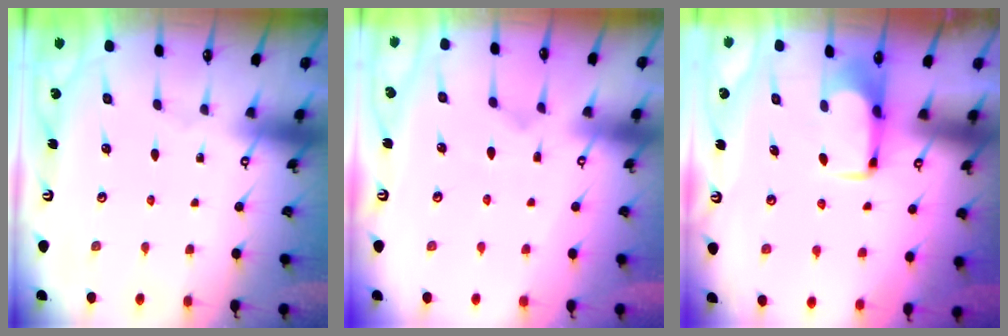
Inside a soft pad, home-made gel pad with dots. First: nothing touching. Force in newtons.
{"total": 1.1, "press": 0.3, "slide": 1.0}
{"total": 1.9, "press": 1.9, "slide": 0.4}